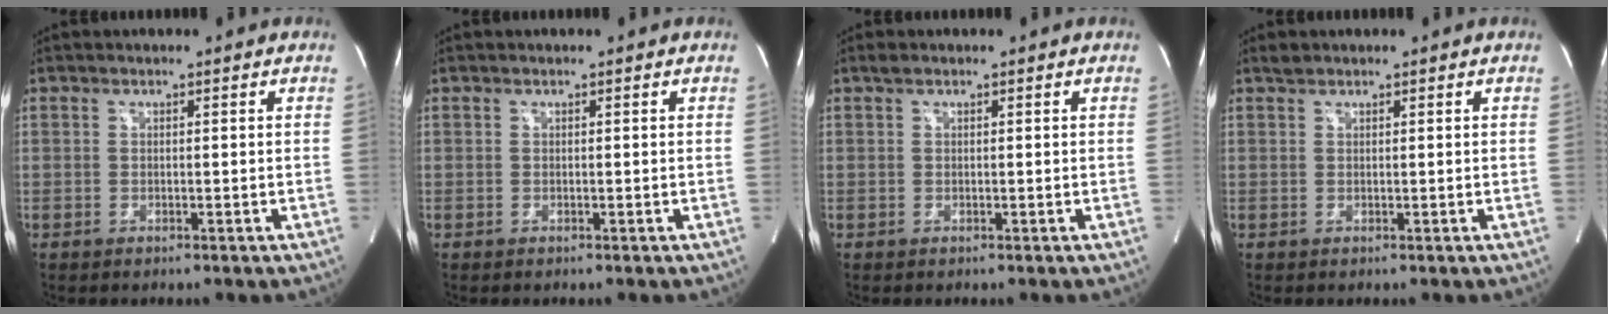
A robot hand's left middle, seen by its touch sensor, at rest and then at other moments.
{"total": 0.0}
{"total": 0.7, "force": [0.6, 0.3, 0.3], "torque": [-0.006, 0.009, 0.010]}
{"total": 0.9, "force": [0.8, 0.3, 0.1], "torque": [-0.004, 0.006, 0.016]}